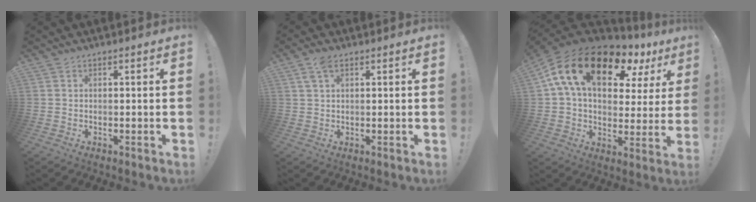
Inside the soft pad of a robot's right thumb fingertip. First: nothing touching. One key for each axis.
{"total": 4.2, "fx": 2.2, "fy": 2.0, "fz": 3.0, "tx": -0.050, "ty": -0.006, "tz": 0.038}
{"total": 19.9, "fx": 10.2, "fy": 10.0, "fz": 13.8, "tx": -0.238, "ty": -0.045, "tz": 0.174}